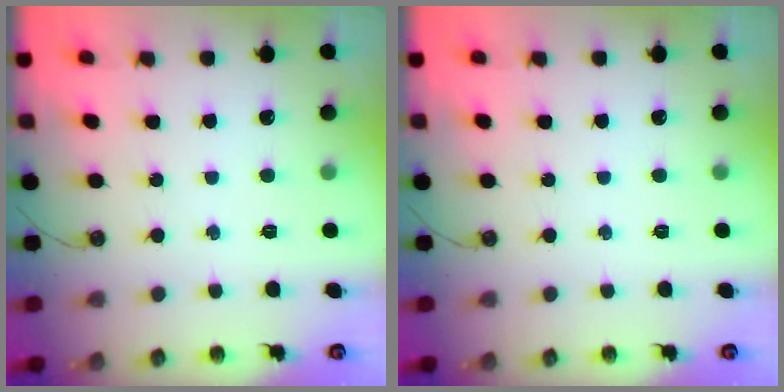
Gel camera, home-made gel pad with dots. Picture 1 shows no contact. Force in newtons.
{"total": 0.0}